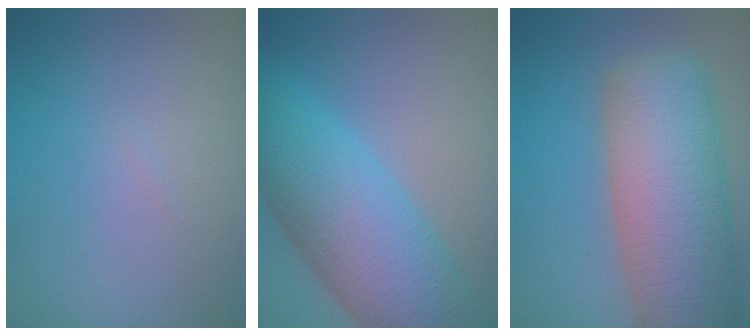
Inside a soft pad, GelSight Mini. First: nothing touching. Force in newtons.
{"total": 11.9, "press": 11.9, "slide": 0.3}
{"total": 12.7, "press": 12.7, "slide": 1.0}